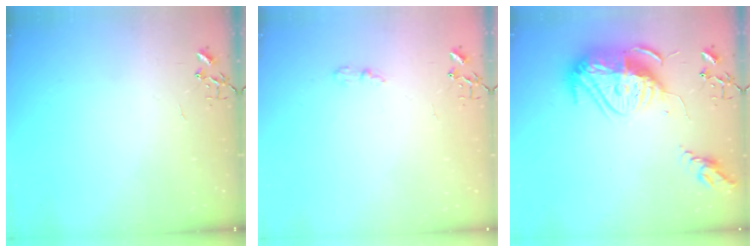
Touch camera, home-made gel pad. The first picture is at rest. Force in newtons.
{"total": 3.8, "press": 3.8, "slide": 0.6}
{"total": 18.8, "press": 18.7, "slide": 1.9}